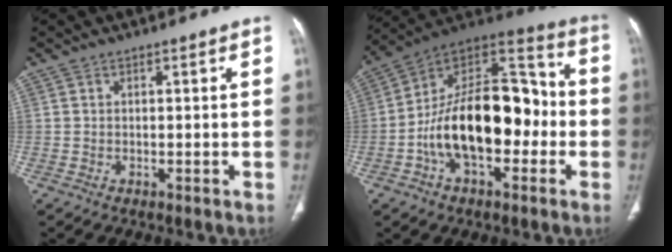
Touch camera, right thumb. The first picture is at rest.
{"total": 23.5, "force": [-3.9, 13.0, 19.2], "torque": [-0.294, 0.055, -0.066]}